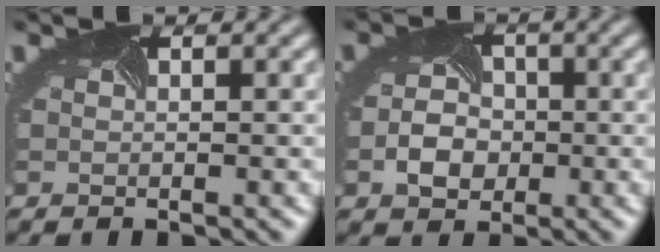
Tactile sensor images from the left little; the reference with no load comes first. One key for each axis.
{"total": 3.2, "fx": -1.4, "fy": 2.4, "fz": 1.6, "tx": -0.031, "ty": -0.002, "tz": -0.021}